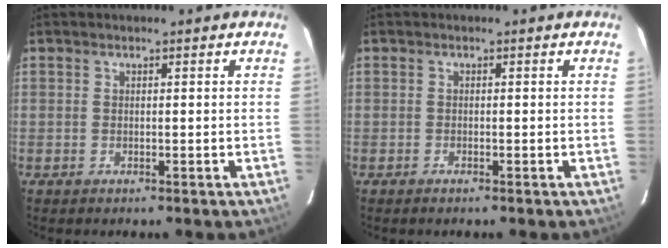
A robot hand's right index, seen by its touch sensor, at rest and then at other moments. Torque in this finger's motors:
{"motor_torque": [0.11, -0.08, 0.04, 0.01]}